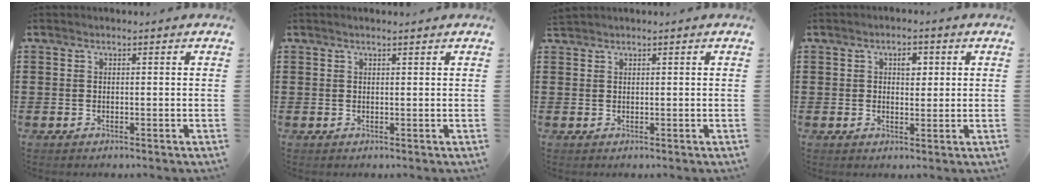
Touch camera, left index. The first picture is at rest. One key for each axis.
{"total": 0.7, "fx": 0.6, "fy": 0.0, "fz": 0.5, "tx": -0.009, "ty": -0.001, "tz": 0.011}
{"total": 0.7, "fx": 0.7, "fy": 0.0, "fz": 0.1, "tx": -0.005, "ty": -0.001, "tz": 0.015}
{"total": 2.9, "fx": 0.8, "fy": 1.7, "fz": 2.2, "tx": -0.024, "ty": 0.001, "tz": 0.007}